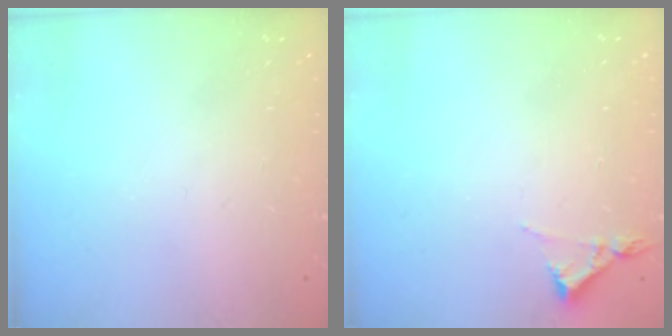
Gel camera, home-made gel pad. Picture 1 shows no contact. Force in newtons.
{"total": 3.2, "press": 3.2, "slide": 0.5}